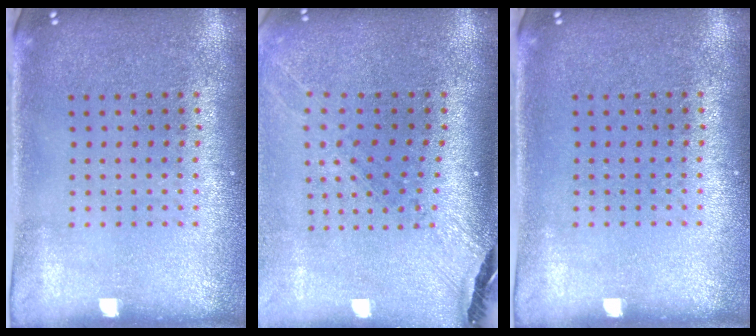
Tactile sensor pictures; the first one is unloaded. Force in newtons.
{"total": 1.5, "press": 1.4, "slide": 0.5}
{"total": 0.0}